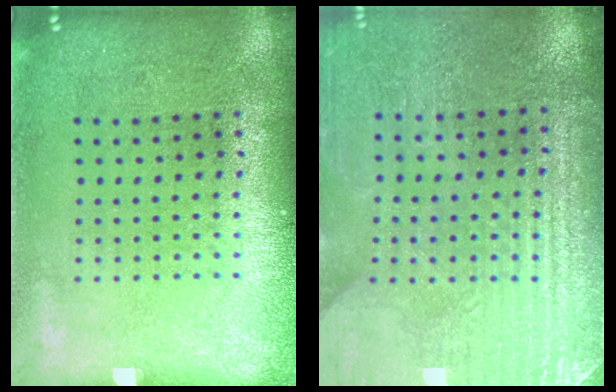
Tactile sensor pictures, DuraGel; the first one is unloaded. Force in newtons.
{"total": 3.2, "press": 3.2, "slide": 0.3}